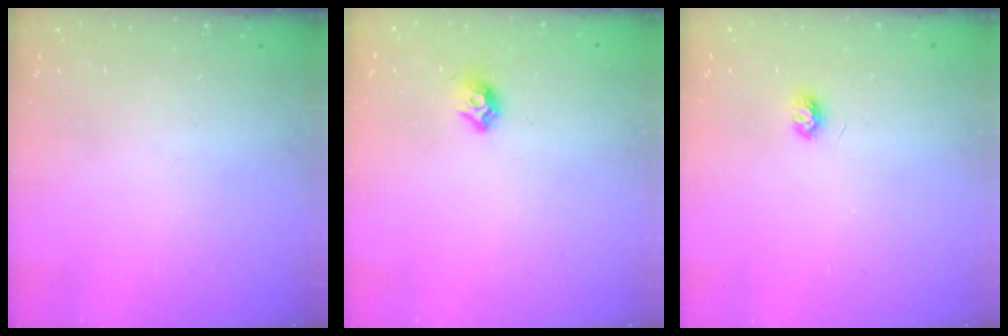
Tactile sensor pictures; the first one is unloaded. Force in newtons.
{"total": 7.9, "press": 7.8, "slide": 1.0}
{"total": 3.4, "press": 3.4, "slide": 0.4}